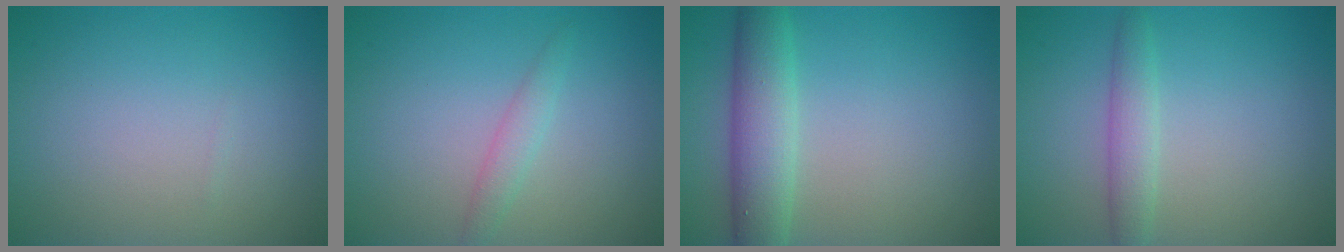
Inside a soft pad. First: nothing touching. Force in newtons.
{"total": 1.4, "press": 1.4, "slide": 0.1}
{"total": 4.8, "press": 4.8, "slide": 0.2}
{"total": 2.2, "press": 2.2, "slide": 0.0}